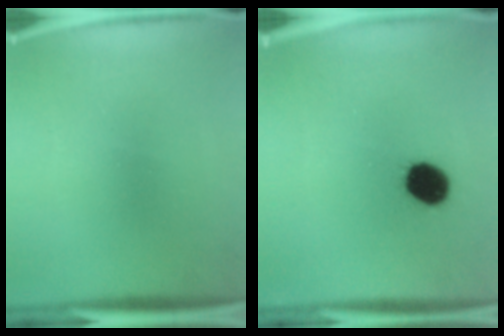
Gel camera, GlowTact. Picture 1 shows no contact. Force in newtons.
{"total": 10.1}